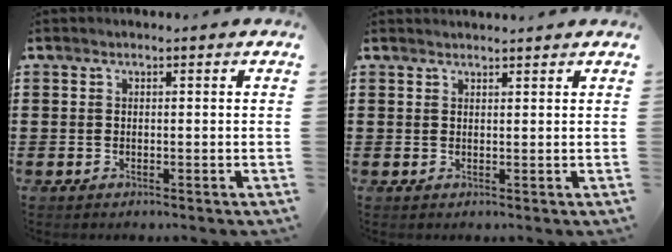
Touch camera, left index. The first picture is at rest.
{"total": 1.1, "force": [1.1, 0.0, 0.1], "torque": [-0.004, -0.002, 0.021]}